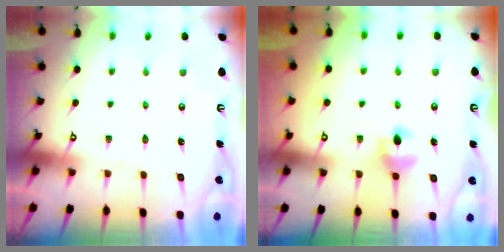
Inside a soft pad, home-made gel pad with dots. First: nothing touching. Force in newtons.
{"total": 5.9, "press": 5.9, "slide": 0.7}